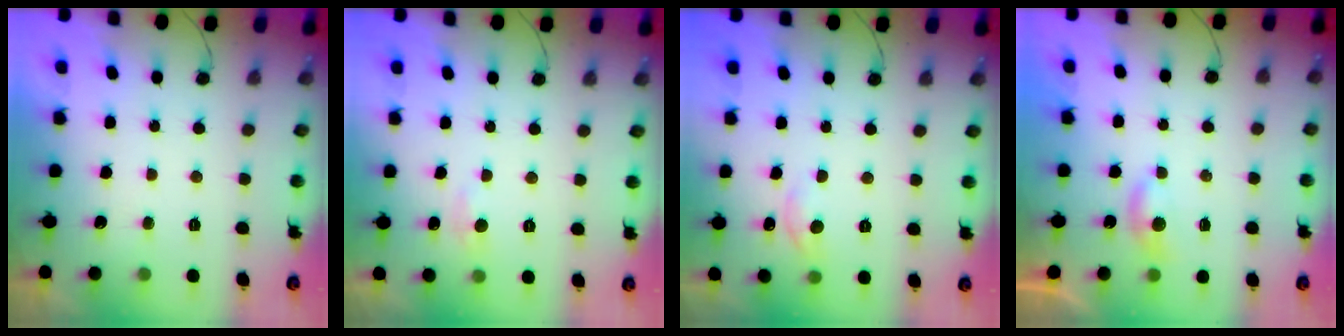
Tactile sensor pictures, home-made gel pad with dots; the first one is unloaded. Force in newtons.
{"total": 3.7, "press": 3.6, "slide": 0.6}
{"total": 5.3, "press": 5.3, "slide": 0.8}
{"total": 3.5, "press": 3.4, "slide": 0.5}